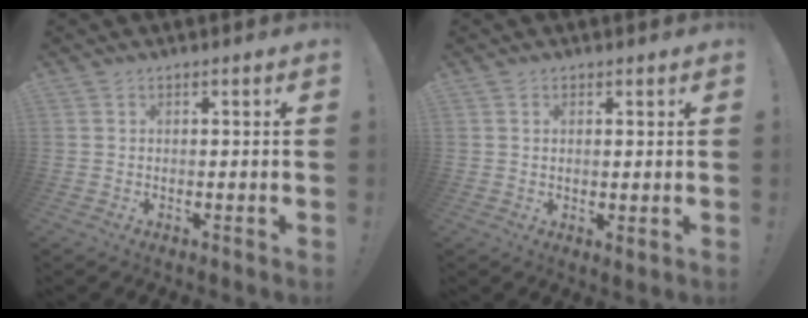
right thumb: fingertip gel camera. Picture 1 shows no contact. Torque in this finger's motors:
{"motor_torque": [-0.05, -0.10, 0.05, 0.08, -0.02]}